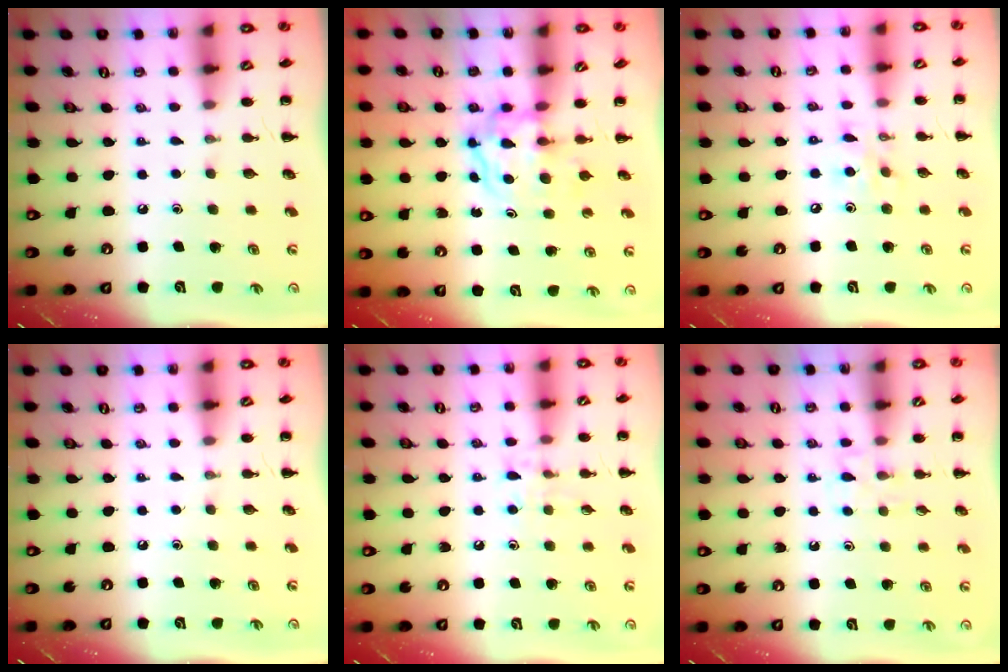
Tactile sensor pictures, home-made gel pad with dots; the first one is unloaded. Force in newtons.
{"total": 3.9, "press": 3.9, "slide": 0.5}
{"total": 6.3, "press": 6.3, "slide": 0.6}
{"total": 0.0}
{"total": 7.4, "press": 7.2, "slide": 1.7}
{"total": 5.6, "press": 5.4, "slide": 1.7}